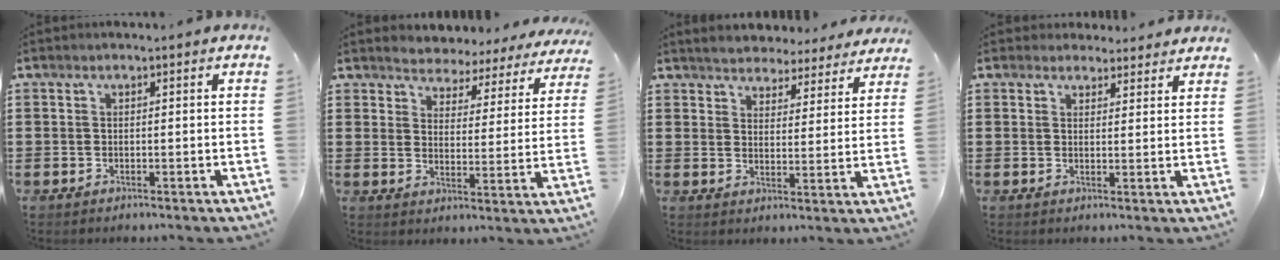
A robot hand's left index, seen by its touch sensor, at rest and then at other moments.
{"total": 3.7, "force": [3.6, 0.6, -0.6], "torque": [-0.015, -0.030, 0.058]}
{"total": 4.2, "force": [4.2, 0.3, 0.1], "torque": [-0.024, -0.024, 0.072]}
{"total": 2.8, "force": [2.6, 1.1, 0.2], "torque": [-0.004, -0.005, 0.047]}